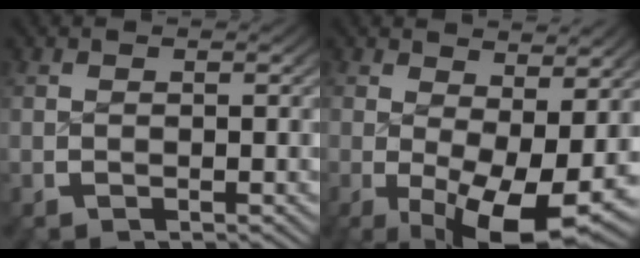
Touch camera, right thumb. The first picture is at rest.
{"total": 8.3, "force": [-1.6, 4.3, 6.9], "torque": [-0.106, -0.048, -0.006]}